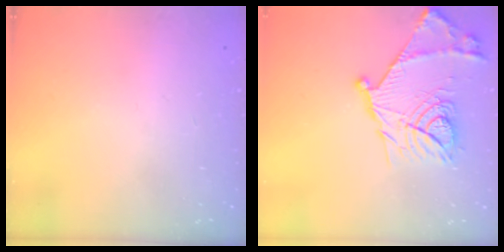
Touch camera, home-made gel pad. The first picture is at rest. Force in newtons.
{"total": 19.7, "press": 19.7, "slide": 1.1}